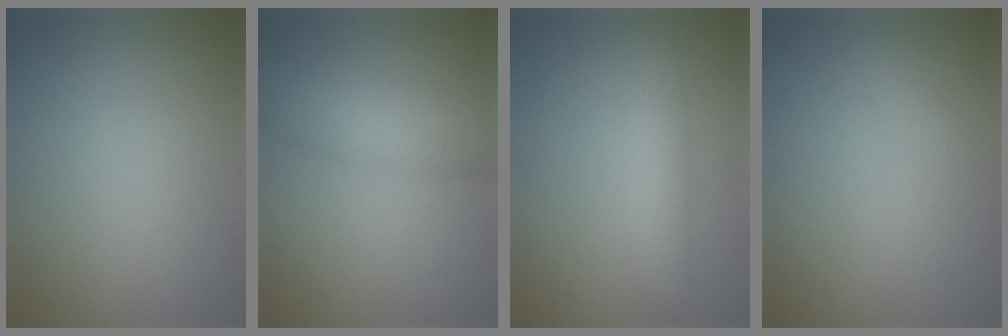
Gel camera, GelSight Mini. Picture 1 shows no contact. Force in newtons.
{"total": 3.8, "press": 3.8, "slide": 0.0}
{"total": 3.4, "press": 3.4, "slide": 0.1}
{"total": 1.5, "press": 1.5, "slide": 0.0}